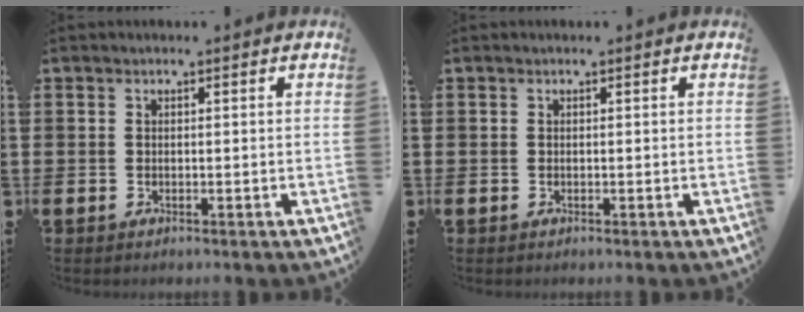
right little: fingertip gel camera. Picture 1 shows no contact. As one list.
[{"total": 0.0}]